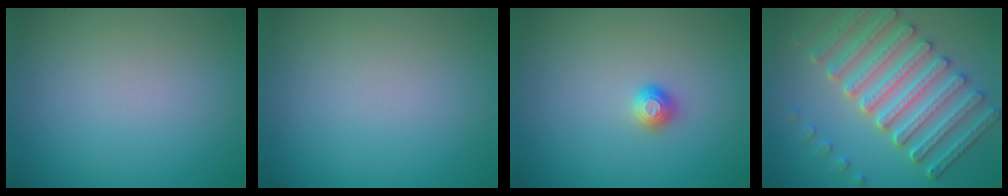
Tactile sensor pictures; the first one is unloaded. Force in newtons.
{"total": 0.0}
{"total": 1.1, "press": 1.1, "slide": 0.1}
{"total": 6.9, "press": 6.2, "slide": 3.1}